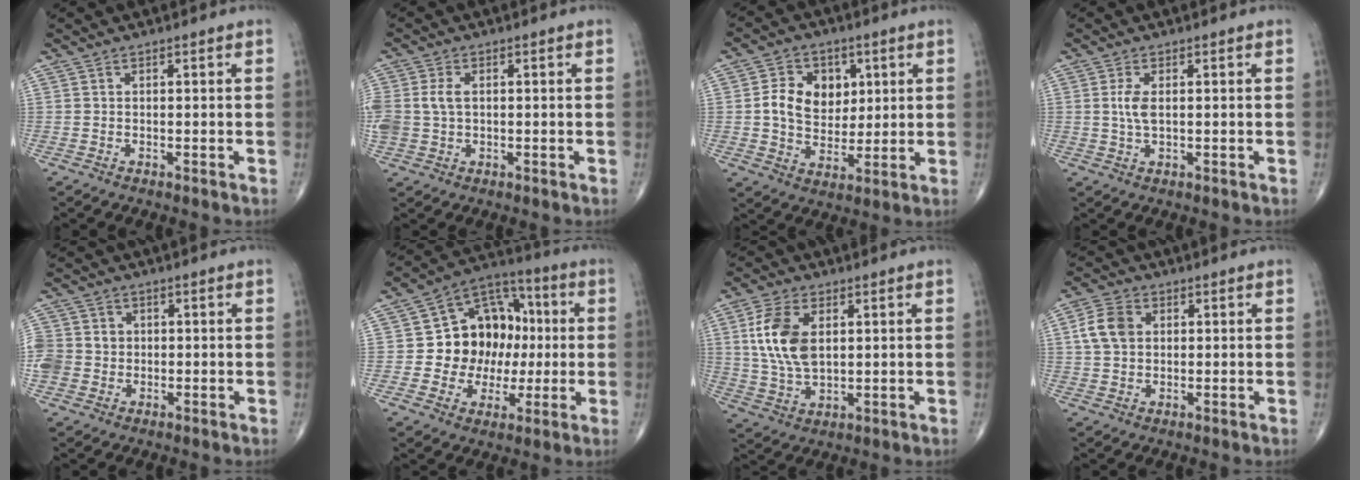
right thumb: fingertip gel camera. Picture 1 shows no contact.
{"total": 6.1, "force": [0.5, 4.3, 4.3], "torque": [-0.107, 0.010, 0.014]}
{"total": 10.9, "force": [2.2, 8.6, 6.4], "torque": [-0.067, -0.004, 0.040]}
{"total": 3.3, "force": [0.4, 1.5, 2.9], "torque": [-0.067, 0.000, 0.011]}
{"total": 9.5, "force": [0.0, 8.8, 3.6], "torque": [-0.085, 0.023, 0.008]}
{"total": 16.6, "force": [0.7, 13.3, 10.0], "torque": [-0.097, 0.029, 0.014]}
{"total": 11.5, "force": [2.6, 6.7, 9.0], "torque": [-0.176, -0.007, 0.053]}
{"total": 6.9, "force": [1.4, 5.2, 4.3], "torque": [-0.076, 0.008, 0.023]}